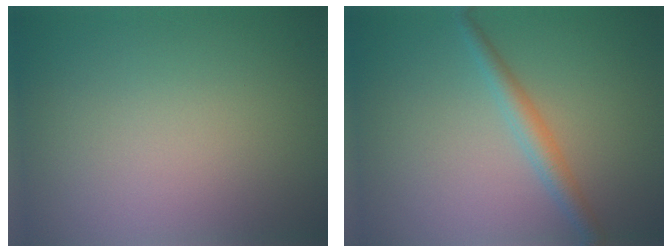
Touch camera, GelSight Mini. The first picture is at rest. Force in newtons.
{"total": 2.3, "press": 2.3, "slide": 0.0}